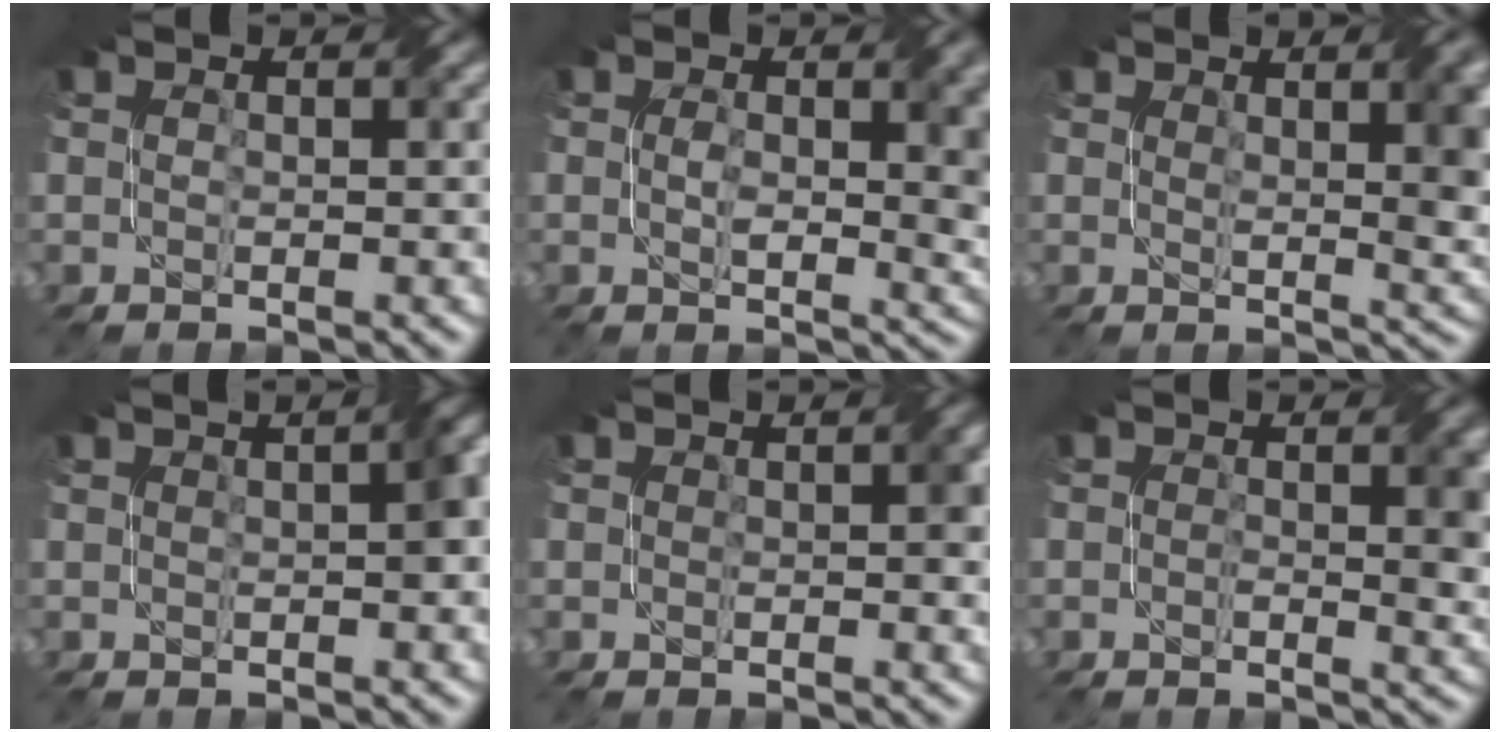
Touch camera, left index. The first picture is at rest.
{"total": 6.1, "force": [0.4, 2.9, 5.3], "torque": [-0.072, -0.004, 0.010]}
{"total": 4.9, "force": [1.8, 1.5, 4.3], "torque": [-0.049, -0.003, 0.032]}
{"total": 3.2, "force": [0.4, 0.9, 3.1], "torque": [-0.035, 0.015, 0.008]}
{"total": 2.0, "force": [0.4, 1.0, 1.7], "torque": [-0.018, 0.004, 0.007]}
{"total": 3.2, "force": [0.2, 1.2, 2.9], "torque": [-0.039, -0.002, 0.001]}